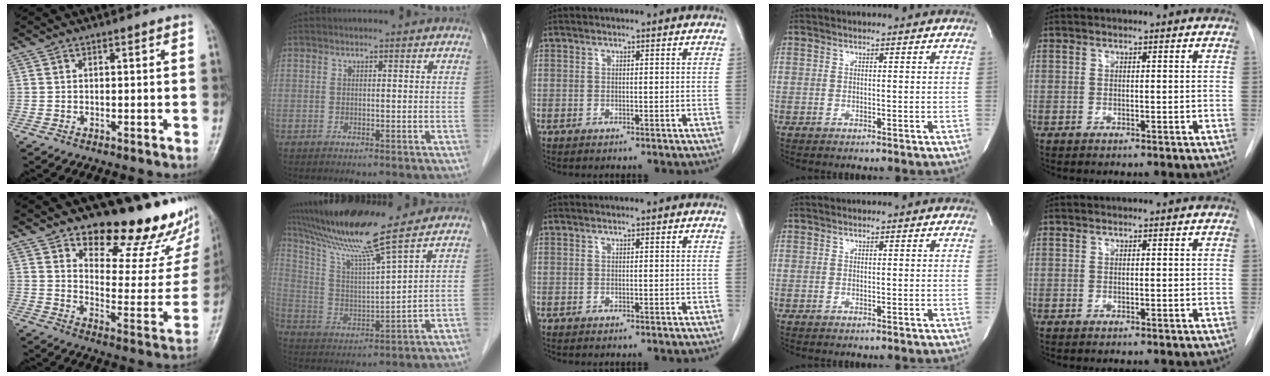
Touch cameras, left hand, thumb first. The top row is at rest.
{"thumb": {"total": 23.1, "force": [17.1, 9.5, 12.2], "torque": [-0.109, -0.118, 0.229]}, "index": {"total": 13.3, "force": [11.2, -2.1, 6.9], "torque": [-0.129, 0.005, 0.212]}}